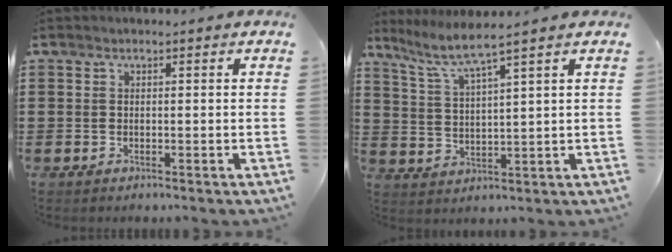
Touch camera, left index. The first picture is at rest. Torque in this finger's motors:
{"motor_torque": [1.18, -0.96, 0.17, 0.08]}